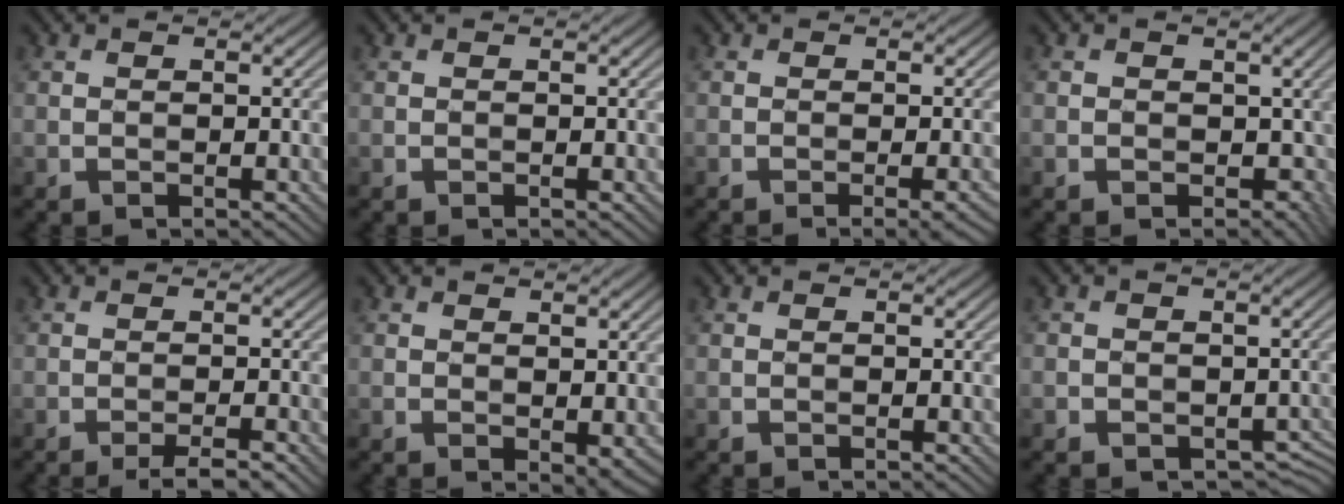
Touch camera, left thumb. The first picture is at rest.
{"total": 0.0}
{"total": 1.9, "force": [-1.0, 0.2, 1.6], "torque": [-0.022, 0.008, -0.020]}
{"total": 2.6, "force": [-0.2, 2.5, 0.9], "torque": [-0.011, -0.011, -0.003]}
{"total": 2.5, "force": [-1.7, 0.0, 1.8], "torque": [-0.024, 0.013, -0.034]}
{"total": 1.4, "force": [0.2, 0.8, 1.1], "torque": [-0.019, -0.004, 0.007]}
{"total": 0.0}
{"total": 3.0, "force": [-1.2, 2.7, 0.5], "torque": [-0.002, -0.002, -0.015]}